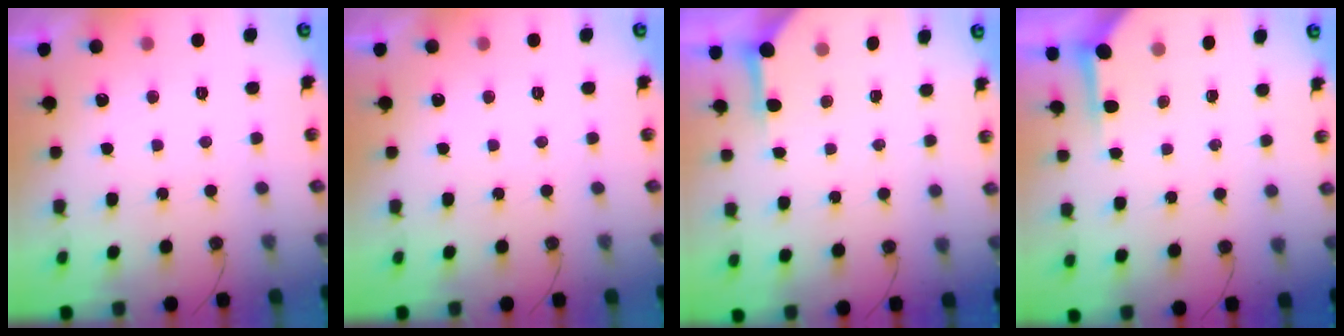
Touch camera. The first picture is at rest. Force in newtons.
{"total": 0.0}
{"total": 4.0, "press": 4.0, "slide": 0.5}
{"total": 3.5, "press": 3.5, "slide": 0.4}